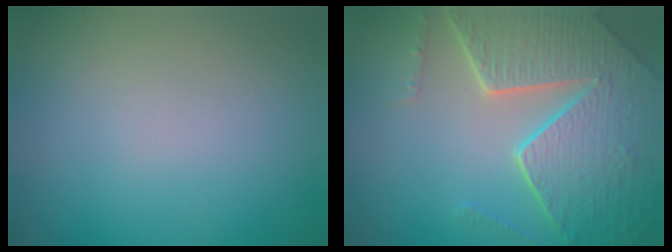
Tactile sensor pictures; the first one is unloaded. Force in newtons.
{"total": 7.9, "press": 5.7, "slide": 5.4}